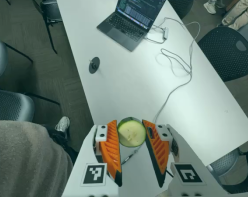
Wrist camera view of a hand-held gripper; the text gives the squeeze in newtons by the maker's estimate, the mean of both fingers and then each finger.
{"total": 10.0, "left": 9.6, "right": 10.3}